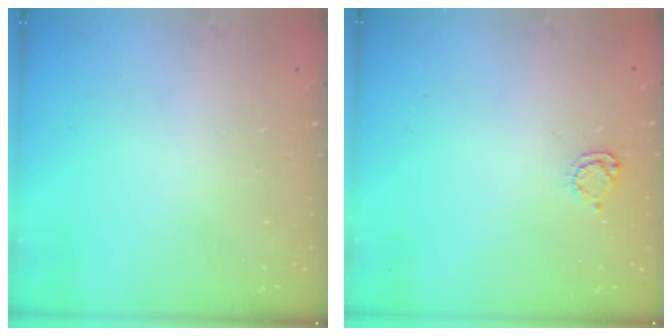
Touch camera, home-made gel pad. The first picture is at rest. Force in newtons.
{"total": 4.2, "press": 4.2, "slide": 0.3}